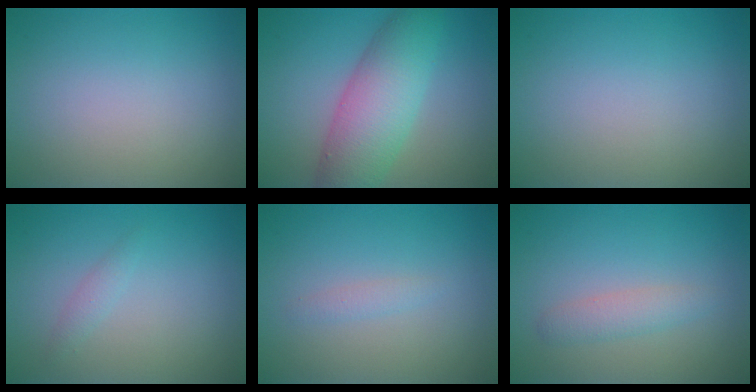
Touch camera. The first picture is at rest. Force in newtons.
{"total": 7.4, "press": 7.4, "slide": 0.2}
{"total": 0.0}
{"total": 0.9, "press": 0.9, "slide": 0.1}
{"total": 0.9, "press": 0.9, "slide": 0.0}
{"total": 1.8, "press": 1.8, "slide": 0.0}